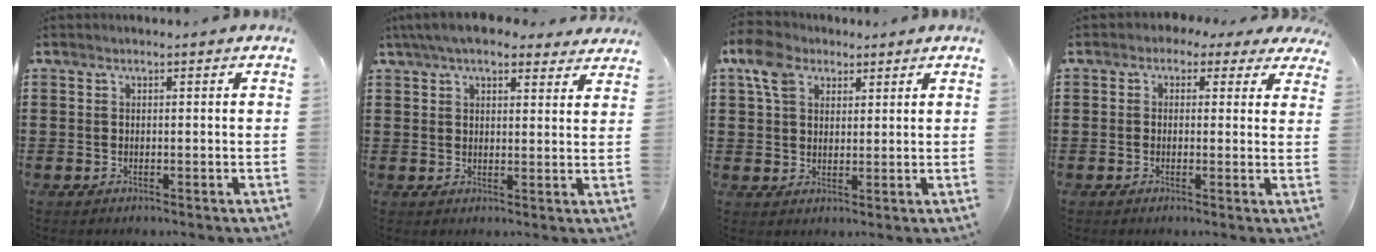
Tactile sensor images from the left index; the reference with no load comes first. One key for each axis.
{"total": 6.0, "fx": 5.0, "fy": 1.4, "fz": 2.9, "tx": -0.069, "ty": -0.004, "tz": 0.093}
{"total": 6.4, "fx": 3.6, "fy": 4.6, "fz": 2.6, "tx": -0.074, "ty": 0.014, "tz": 0.068}
{"total": 1.7, "fx": 0.3, "fy": 1.6, "fz": 0.7, "tx": -0.020, "ty": 0.011, "tz": 0.002}